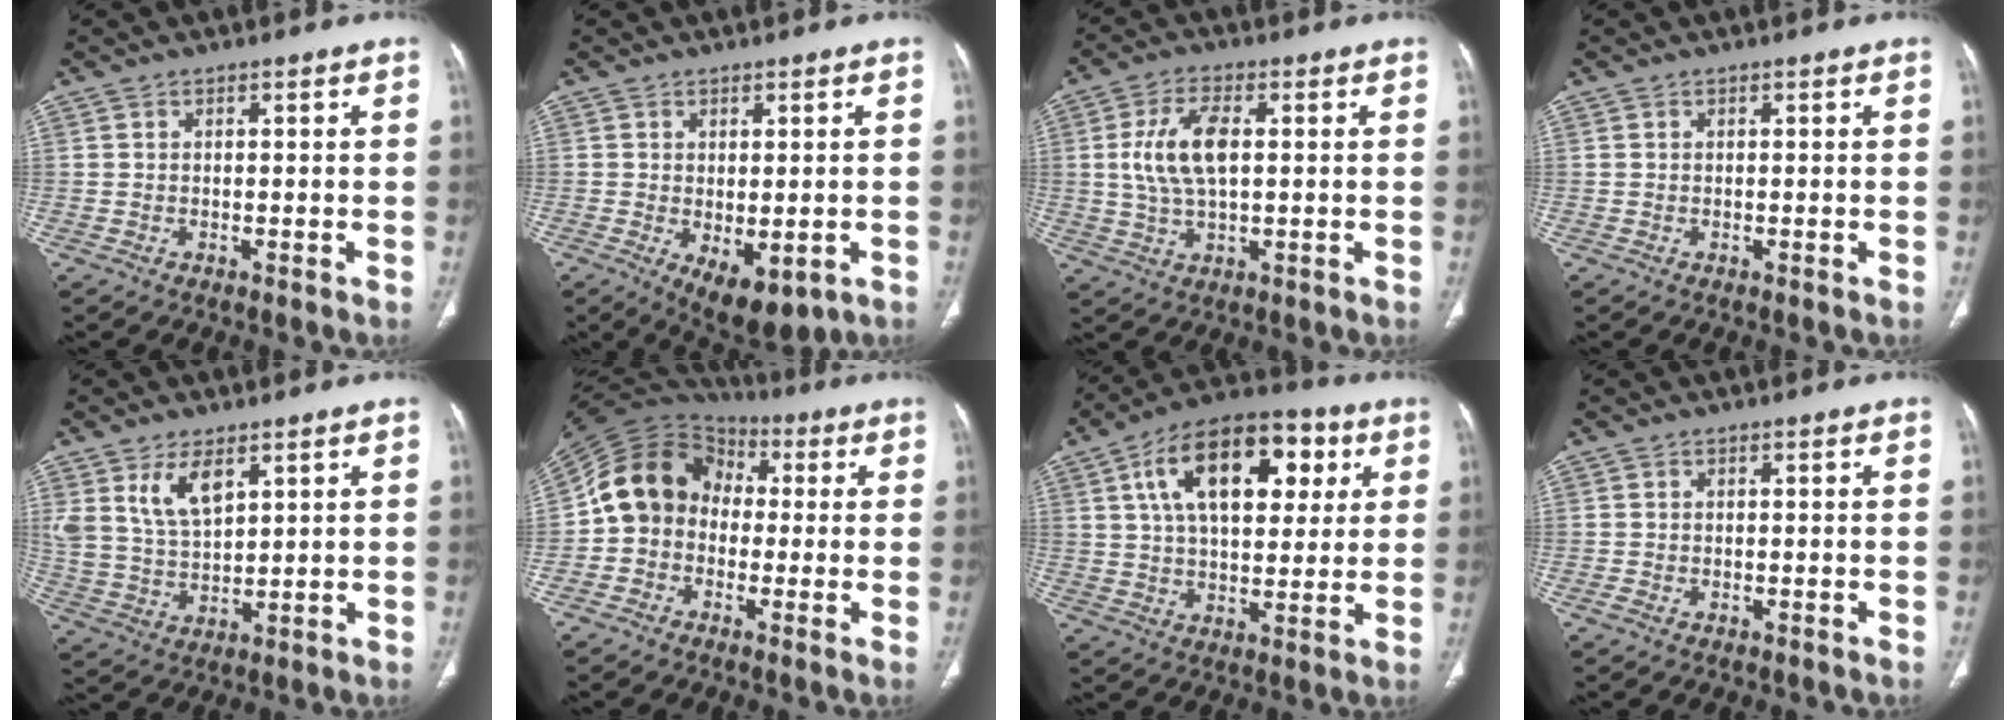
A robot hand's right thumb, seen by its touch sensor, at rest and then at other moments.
{"total": 8.6, "force": [-2.9, 4.4, 6.7], "torque": [-0.084, -0.006, -0.026]}
{"total": 9.7, "force": [1.2, 4.6, 8.4], "torque": [-0.173, 0.003, 0.025]}
{"total": 0.0}
{"total": 8.5, "force": [4.5, 4.2, 5.9], "torque": [-0.103, -0.023, 0.097]}
{"total": 13.4, "force": [-0.4, 11.3, 7.3], "torque": [-0.114, 0.040, -0.023]}
{"total": 20.0, "force": [6.7, 10.8, 15.4], "torque": [-0.212, 0.003, 0.101]}
{"total": 0.9, "force": [-0.4, 0.6, 0.5], "torque": [-0.017, 0.004, -0.008]}